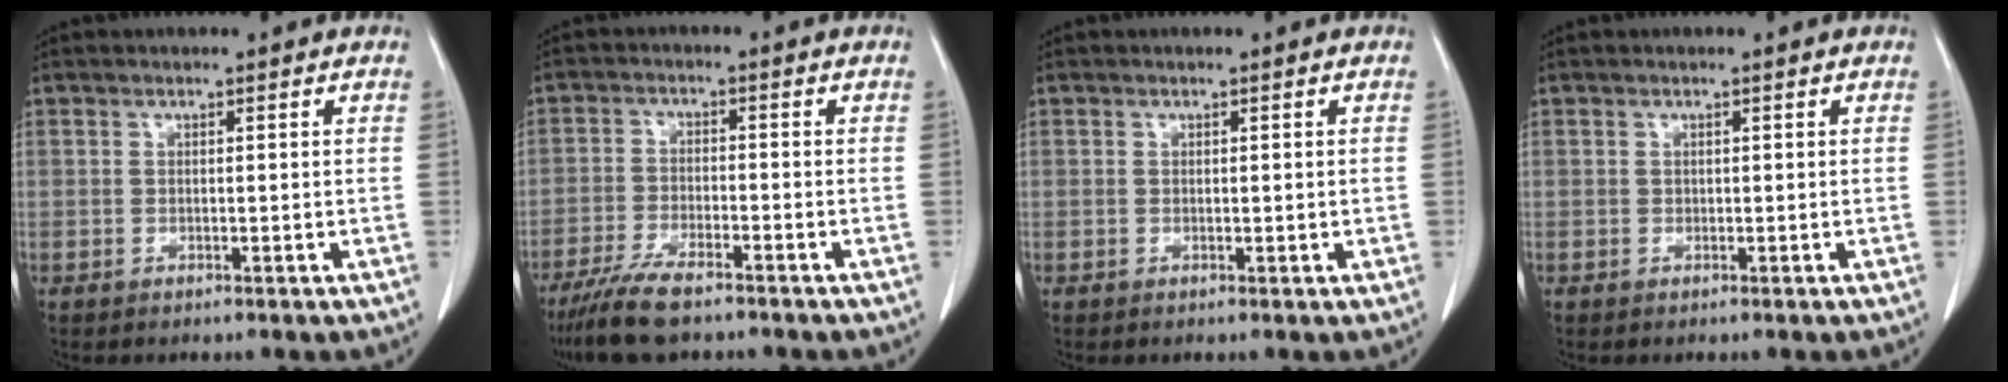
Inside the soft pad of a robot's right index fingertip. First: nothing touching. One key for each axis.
{"total": 8.1, "fx": -6.2, "fy": 1.4, "fz": 4.9, "tx": -0.091, "ty": -0.021, "tz": -0.110}
{"total": 0.8, "fx": 0.0, "fy": 0.3, "fz": 0.7, "tx": -0.012, "ty": -0.003, "tz": 0.004}
{"total": 0.0}